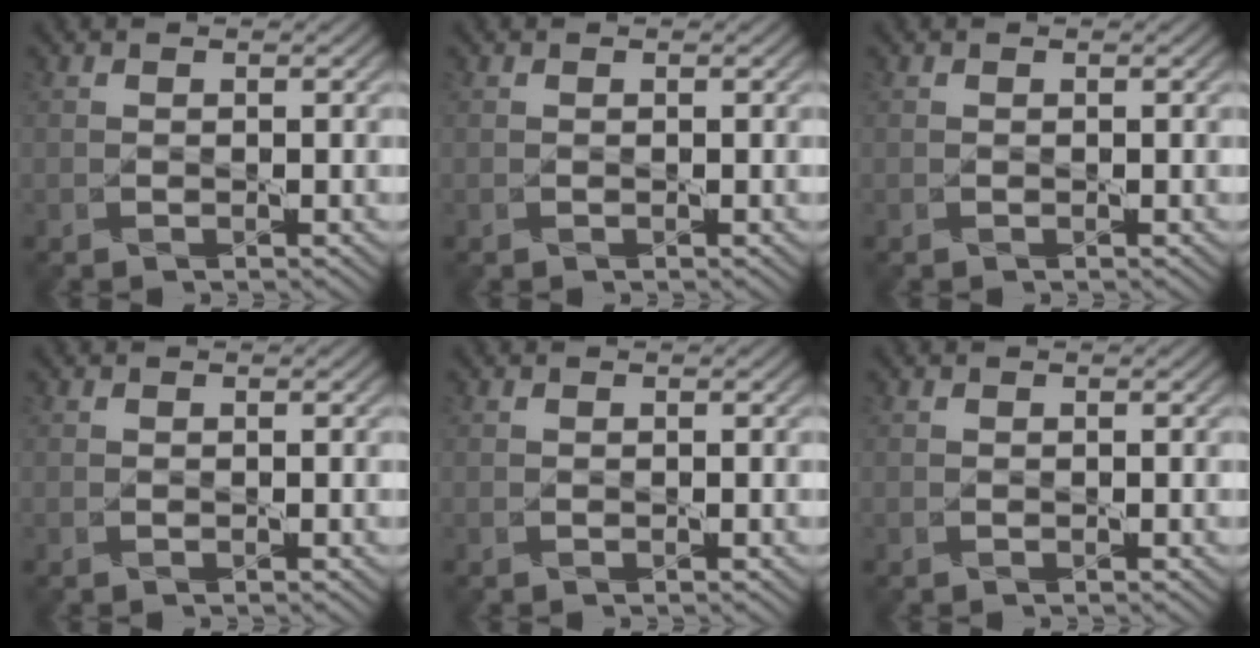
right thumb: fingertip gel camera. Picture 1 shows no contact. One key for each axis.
{"total": 0.0}
{"total": 0.0}
{"total": 0.0}
{"total": 0.0}
{"total": 0.0}